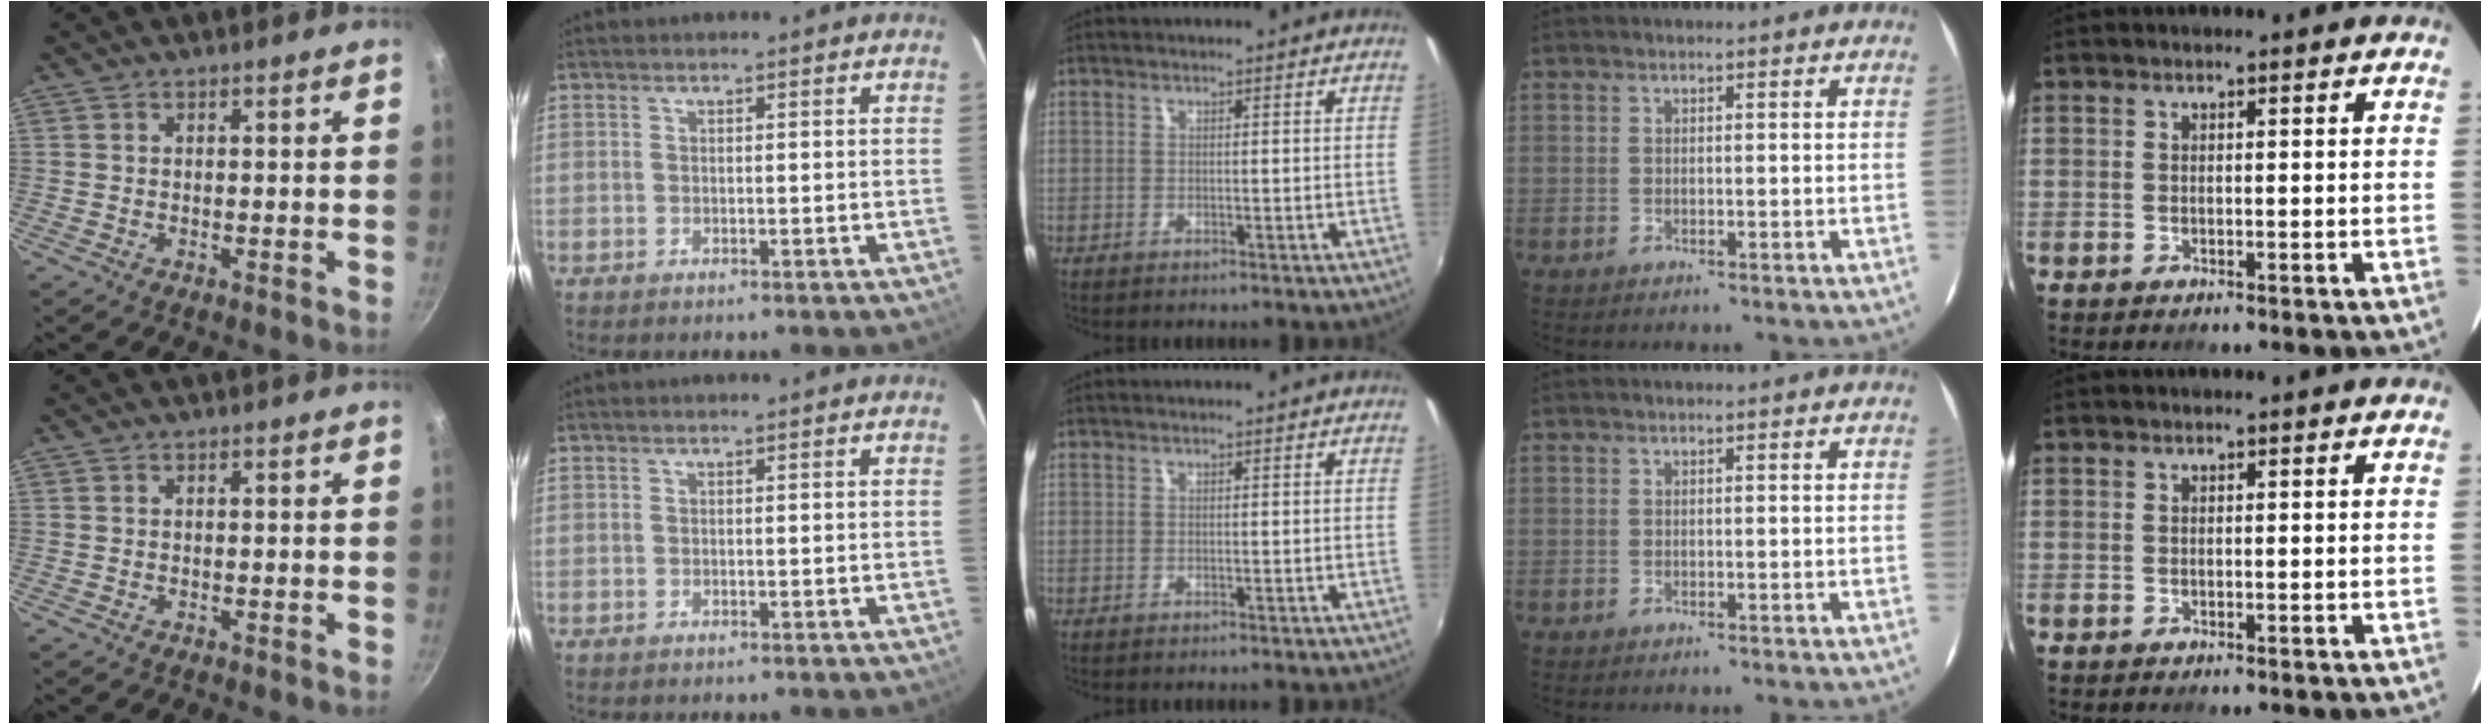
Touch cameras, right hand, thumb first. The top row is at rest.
{}